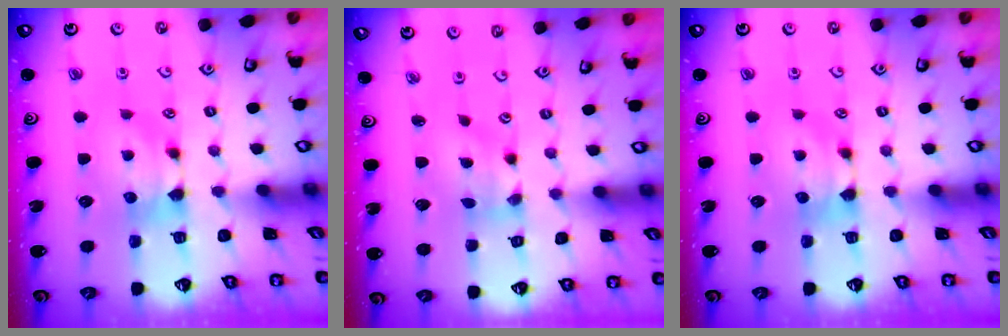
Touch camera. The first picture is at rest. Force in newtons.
{"total": 1.9, "press": 1.3, "slide": 1.4}
{"total": 0.0}